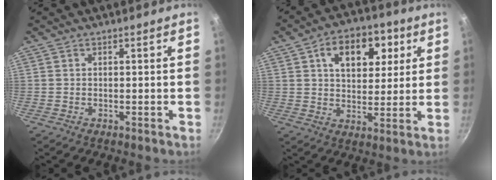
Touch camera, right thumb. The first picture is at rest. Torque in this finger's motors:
{"motor_torque": [0.00, 0.19, 0.64, 0.86, 0.06]}